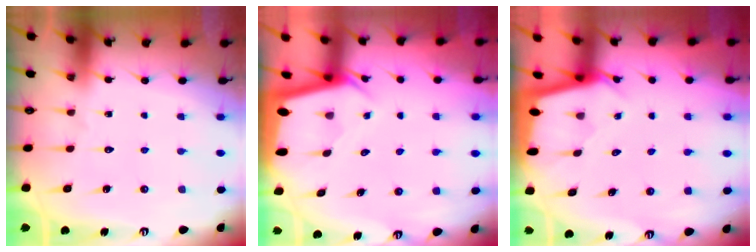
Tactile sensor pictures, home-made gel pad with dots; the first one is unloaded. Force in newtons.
{"total": 2.2, "press": 2.2, "slide": 0.1}
{"total": 2.1, "press": 2.1, "slide": 0.1}